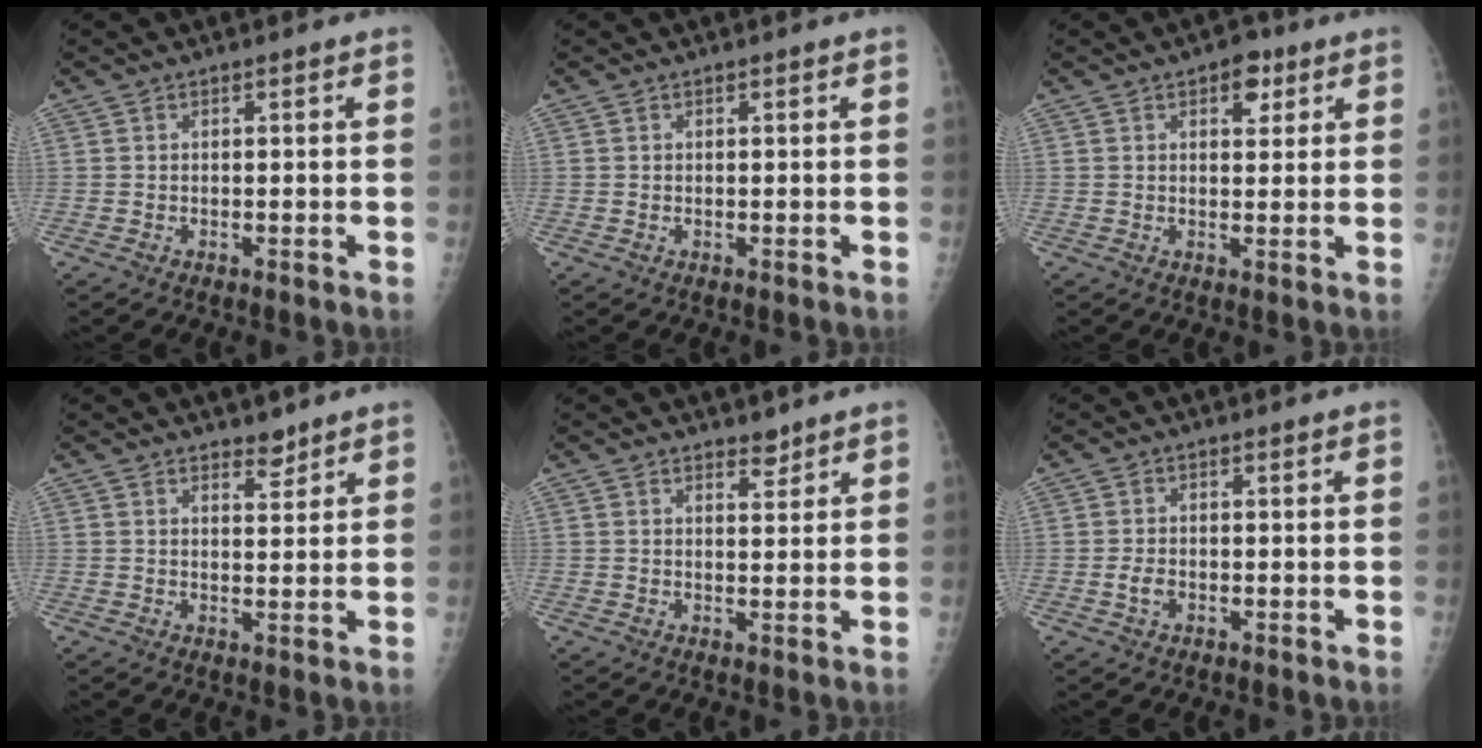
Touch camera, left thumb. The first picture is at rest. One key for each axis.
{"total": 0.0}
{"total": 4.5, "fx": 2.3, "fy": 2.6, "fz": 2.7, "tx": -0.013, "ty": -0.007, "tz": 0.027}
{"total": 2.8, "fx": 2.4, "fy": 1.2, "fz": 1.0, "tx": -0.001, "ty": -0.019, "tz": 0.037}
{"total": 2.4, "fx": 2.0, "fy": 1.0, "fz": 0.8, "tx": 0.002, "ty": -0.015, "tz": 0.030}
{"total": 2.2, "fx": -0.5, "fy": 1.5, "fz": 1.5, "tx": -0.023, "ty": 0.002, "tz": -0.011}